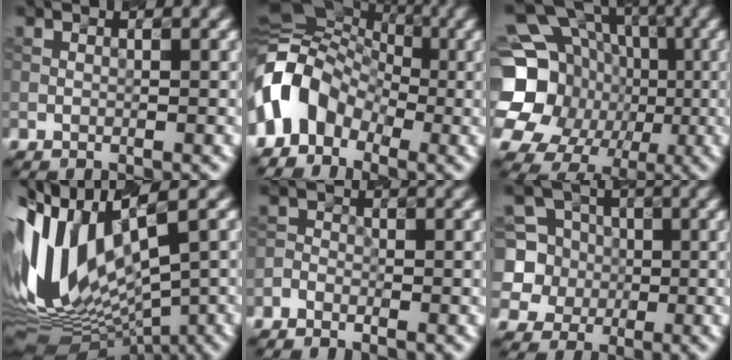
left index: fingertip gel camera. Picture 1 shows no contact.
{"total": 7.2, "force": [-2.7, 5.5, 3.7], "torque": [-0.061, 0.014, -0.069]}
{"total": 20.7, "force": [-2.7, 18.7, 8.4], "torque": [-0.195, -0.006, -0.074]}
{"total": 13.0, "force": [0.0, 6.3, 11.4], "torque": [-0.246, 0.001, 0.020]}
{"total": 1.3, "force": [-1.1, 0.6, 0.3], "torque": [-0.006, 0.002, -0.028]}
{"total": 6.7, "force": [0.4, 6.5, 1.7], "torque": [-0.033, 0.031, 0.003]}